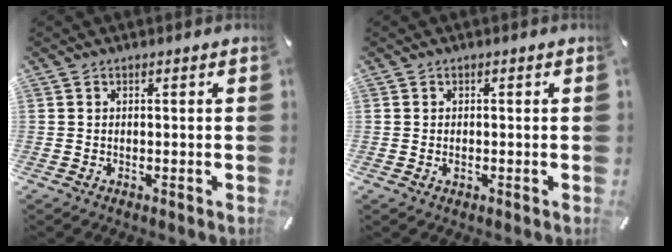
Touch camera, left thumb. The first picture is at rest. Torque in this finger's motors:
{"motor_torque": [-0.11, -0.06, -0.04, -0.03, 0.00]}